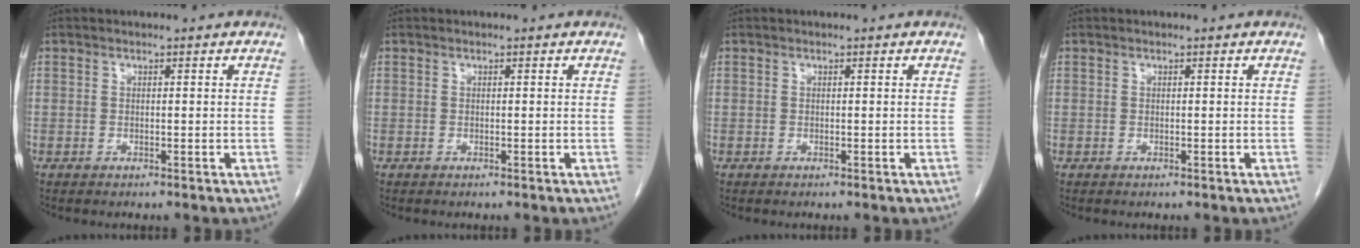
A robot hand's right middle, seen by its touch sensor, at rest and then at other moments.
{"total": 0.0}
{"total": 0.0}
{"total": 0.0}